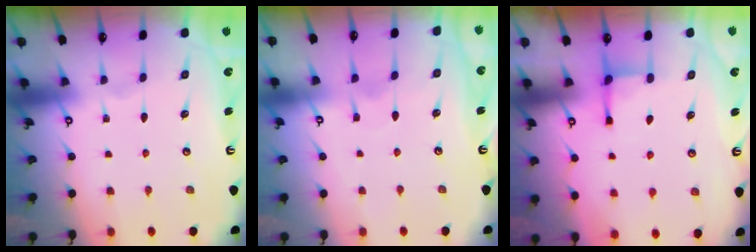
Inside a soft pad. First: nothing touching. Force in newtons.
{"total": 5.8, "press": 5.8, "slide": 0.6}
{"total": 2.4, "press": 2.4, "slide": 0.3}